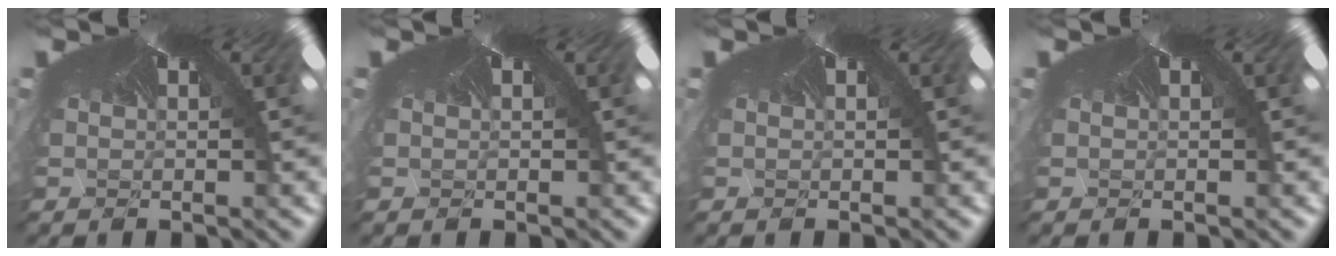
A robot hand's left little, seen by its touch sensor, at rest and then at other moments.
{"total": 0.0}
{"total": 0.0}
{"total": 0.0}